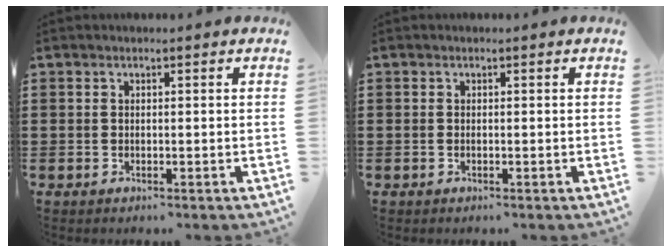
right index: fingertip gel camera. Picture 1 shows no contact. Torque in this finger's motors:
{"motor_torque": [2.14, 0.00, 0.09, -0.01]}